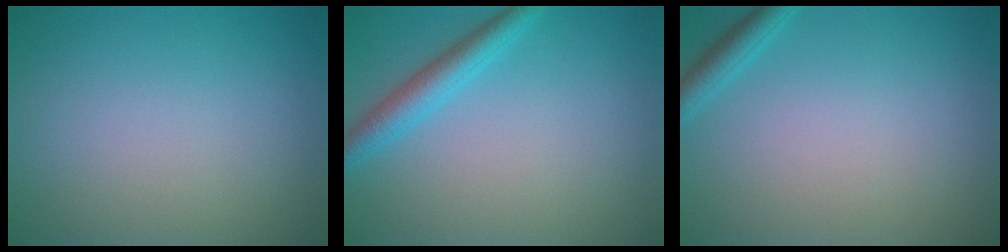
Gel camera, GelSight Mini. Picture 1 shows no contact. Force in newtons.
{"total": 3.0, "press": 2.9, "slide": 0.2}
{"total": 1.7, "press": 1.7, "slide": 0.1}